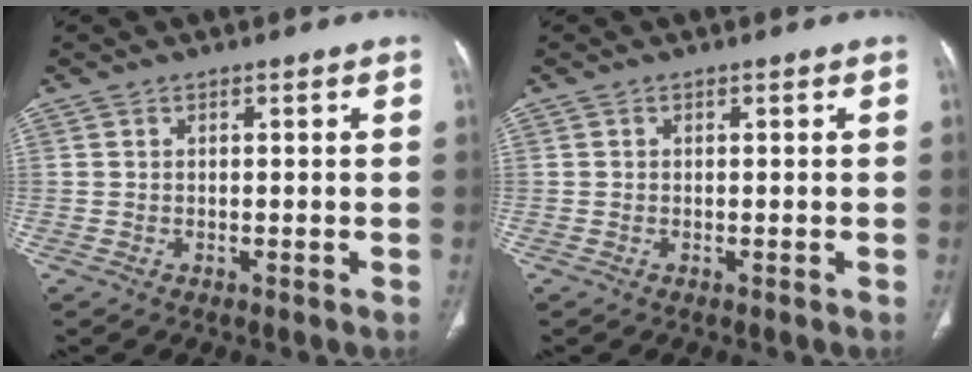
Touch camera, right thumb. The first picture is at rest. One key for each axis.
{"total": 0.0}